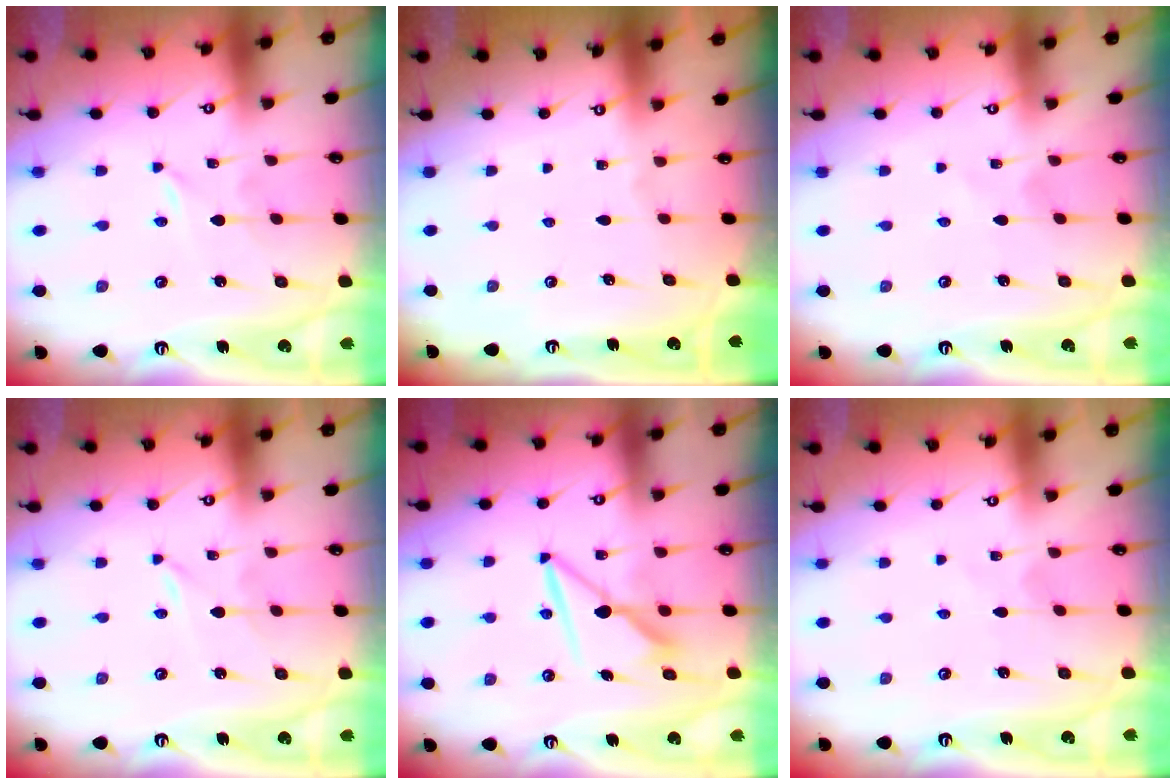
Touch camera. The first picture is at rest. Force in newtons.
{"total": 0.0}
{"total": 0.7, "press": 0.7, "slide": 0.1}
{"total": 0.0}
{"total": 7.5, "press": 7.5, "slide": 0.4}
{"total": 1.4, "press": 1.4, "slide": 0.2}